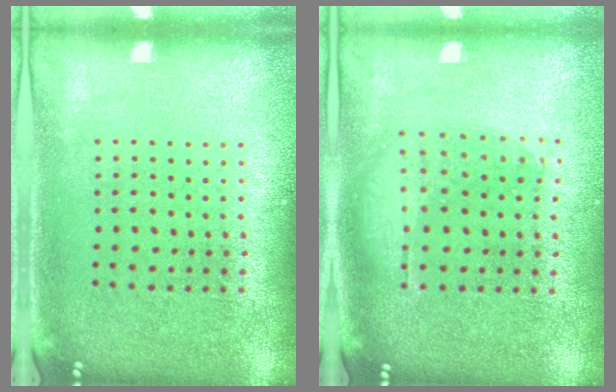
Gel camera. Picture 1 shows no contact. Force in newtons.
{"total": 1.1, "press": 1.0, "slide": 0.4}